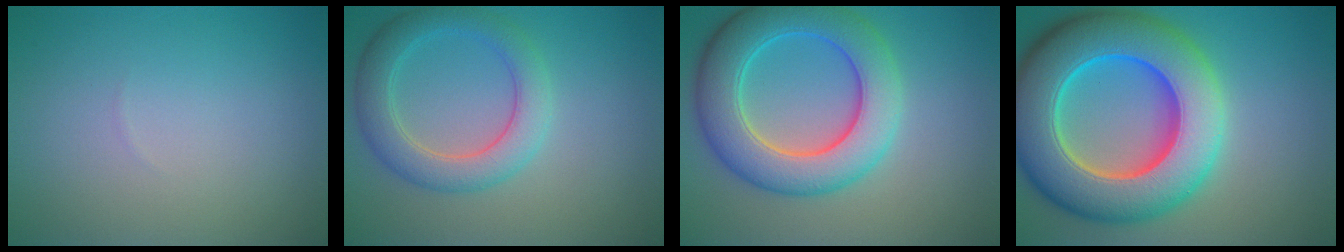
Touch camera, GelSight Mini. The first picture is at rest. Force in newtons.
{"total": 4.4, "press": 4.4, "slide": 0.2}
{"total": 8.3, "press": 8.3, "slide": 0.5}
{"total": 14.0, "press": 13.9, "slide": 0.5}